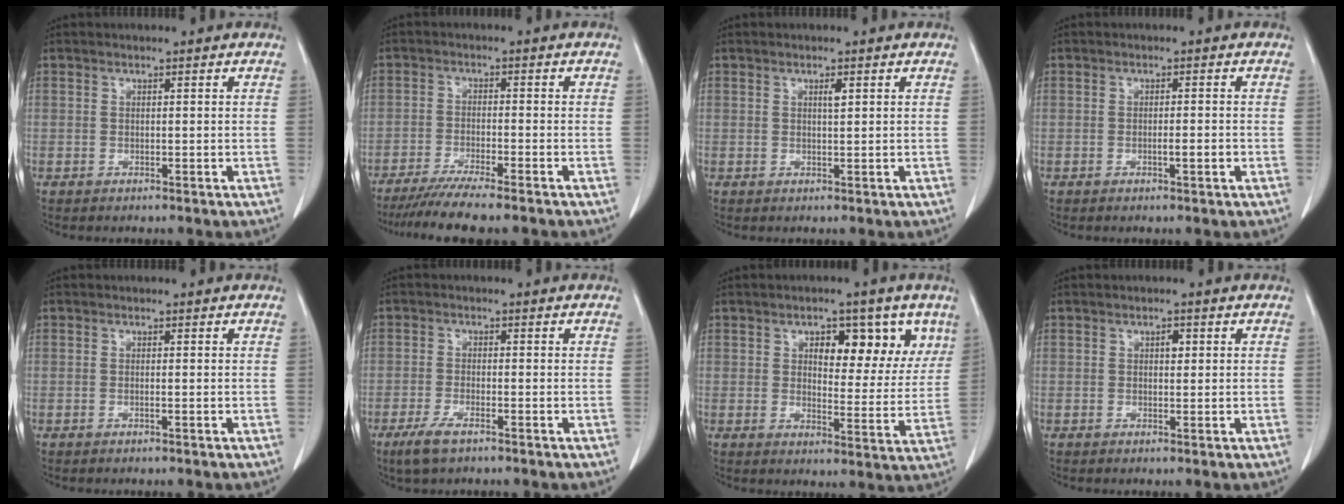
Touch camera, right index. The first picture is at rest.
{"total": 8.7, "force": [-7.3, -0.3, 4.7], "torque": [-0.067, -0.024, -0.117]}
{"total": 1.1, "force": [0.5, 0.1, 0.9], "torque": [-0.019, -0.001, 0.007]}
{"total": 1.6, "force": [-0.5, 0.2, 1.6], "torque": [-0.025, 0.001, -0.006]}
{"total": 0.0}
{"total": 4.1, "force": [-2.6, 0.9, 3.0], "torque": [-0.071, -0.008, -0.045]}
{"total": 9.7, "force": [4.7, 4.6, 7.1], "torque": [-0.080, 0.010, 0.066]}
{"total": 1.3, "force": [0.4, 0.7, 1.0], "torque": [-0.014, 0.001, 0.005]}